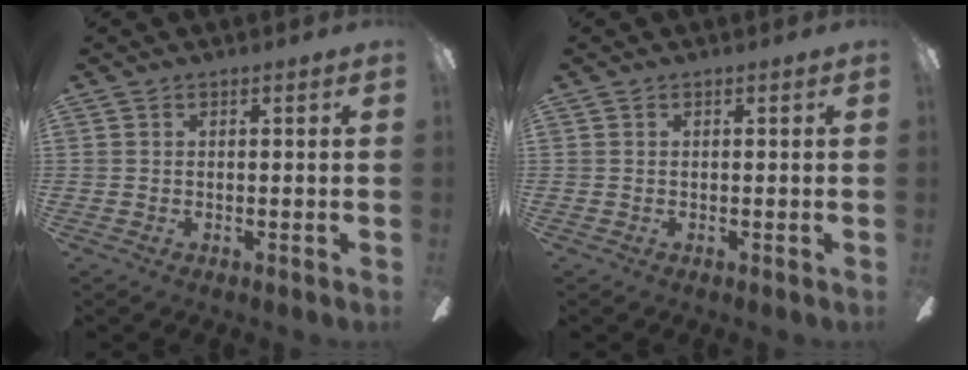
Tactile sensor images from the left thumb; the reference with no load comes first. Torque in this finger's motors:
{"motor_torque": [0.00, 0.00, 0.06, 0.04, 0.00]}